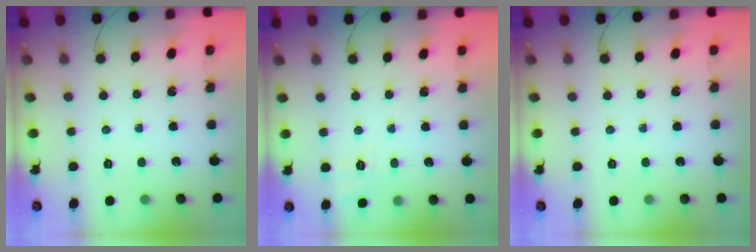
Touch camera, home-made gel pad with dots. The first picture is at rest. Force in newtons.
{"total": 2.5, "press": 1.3, "slide": 2.2}
{"total": 0.0}